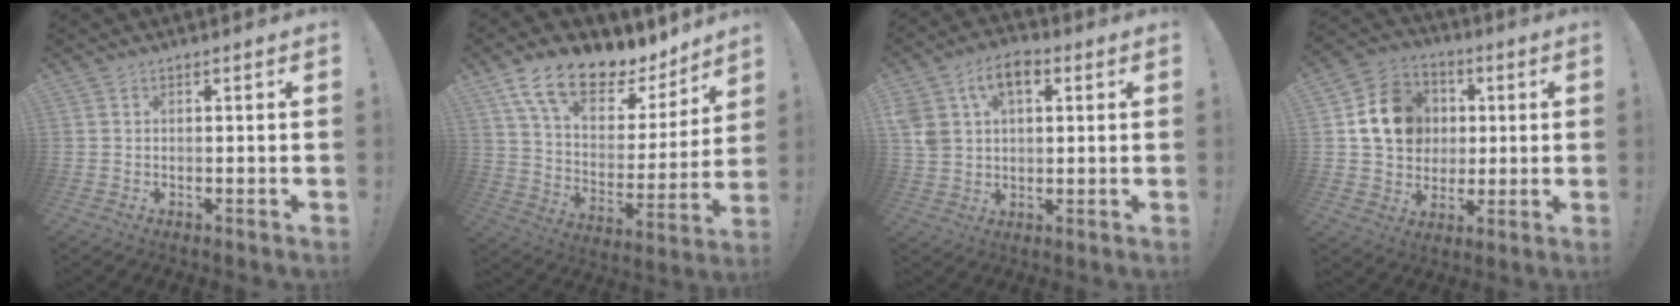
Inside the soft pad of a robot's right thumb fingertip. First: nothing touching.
{"total": 16.9, "force": [11.8, 7.4, 9.5], "torque": [-0.162, -0.077, 0.208]}
{"total": 11.5, "force": [4.4, 7.7, 7.3], "torque": [-0.137, 0.002, 0.087]}
{"total": 15.6, "force": [2.9, 13.5, 7.3], "torque": [-0.093, 0.006, 0.069]}